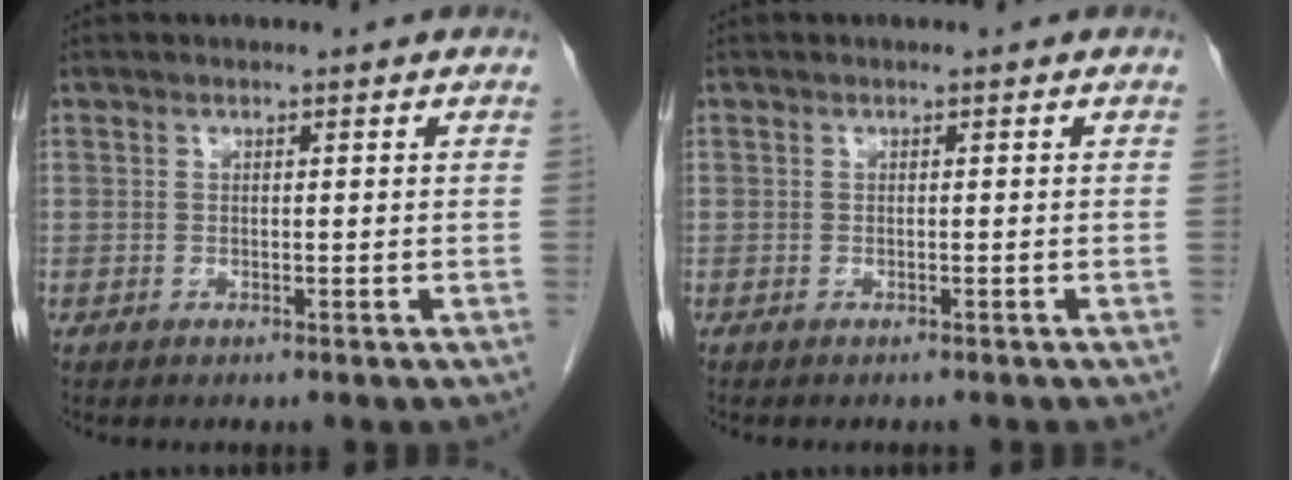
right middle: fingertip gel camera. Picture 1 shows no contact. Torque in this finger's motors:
{"motor_torque": [0.02, -0.01, -0.01, 0.00]}